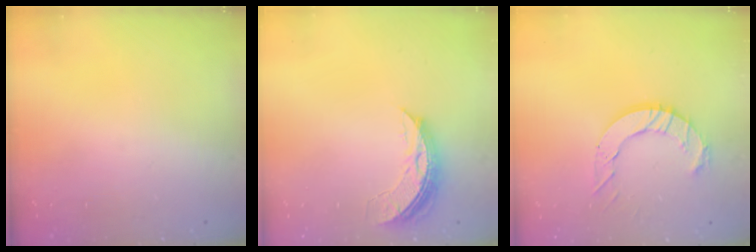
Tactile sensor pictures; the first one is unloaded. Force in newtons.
{"total": 7.4, "press": 7.4, "slide": 0.6}
{"total": 9.8, "press": 9.7, "slide": 1.1}